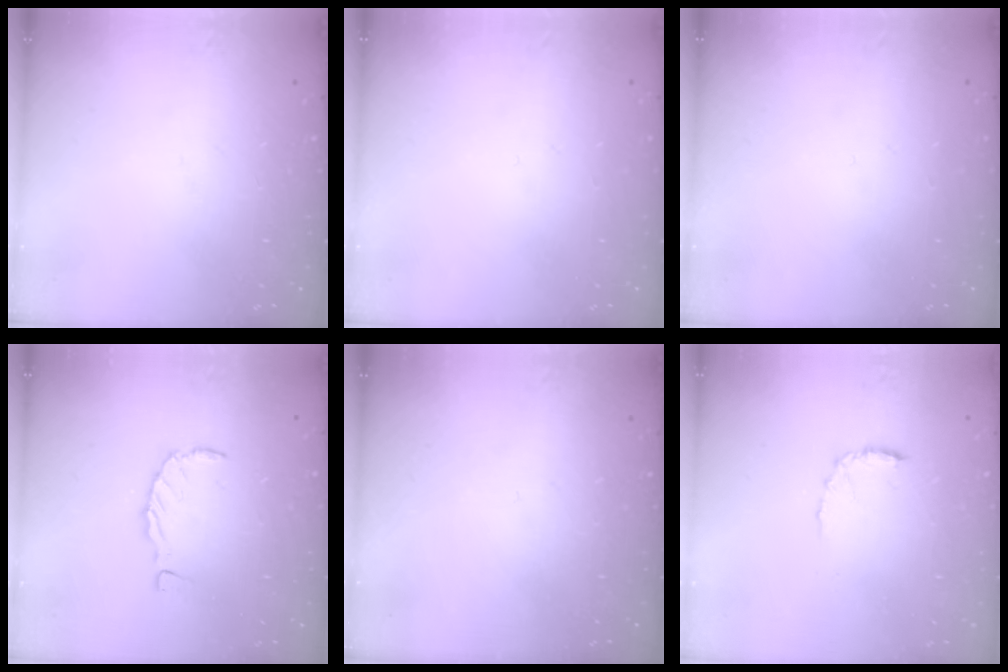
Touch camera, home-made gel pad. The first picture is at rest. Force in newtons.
{"total": 1.4, "press": 1.4, "slide": 0.1}
{"total": 1.4, "press": 1.4, "slide": 0.1}
{"total": 0.0}
{"total": 0.0}
{"total": 6.8, "press": 6.8, "slide": 0.7}